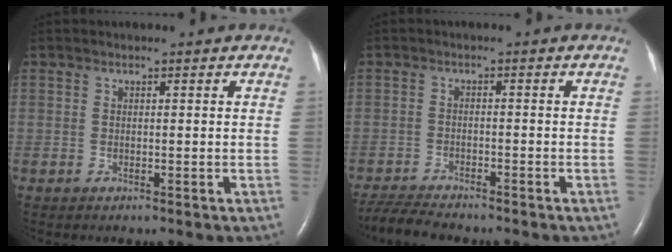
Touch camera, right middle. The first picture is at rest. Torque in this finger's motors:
{"motor_torque": [0.31, -0.33, 0.08, 0.03]}